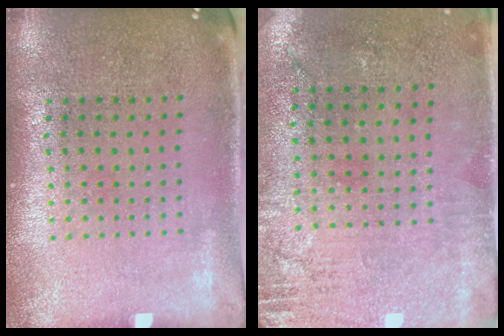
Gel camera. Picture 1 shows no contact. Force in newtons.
{"total": 2.8, "press": 2.3, "slide": 1.6}